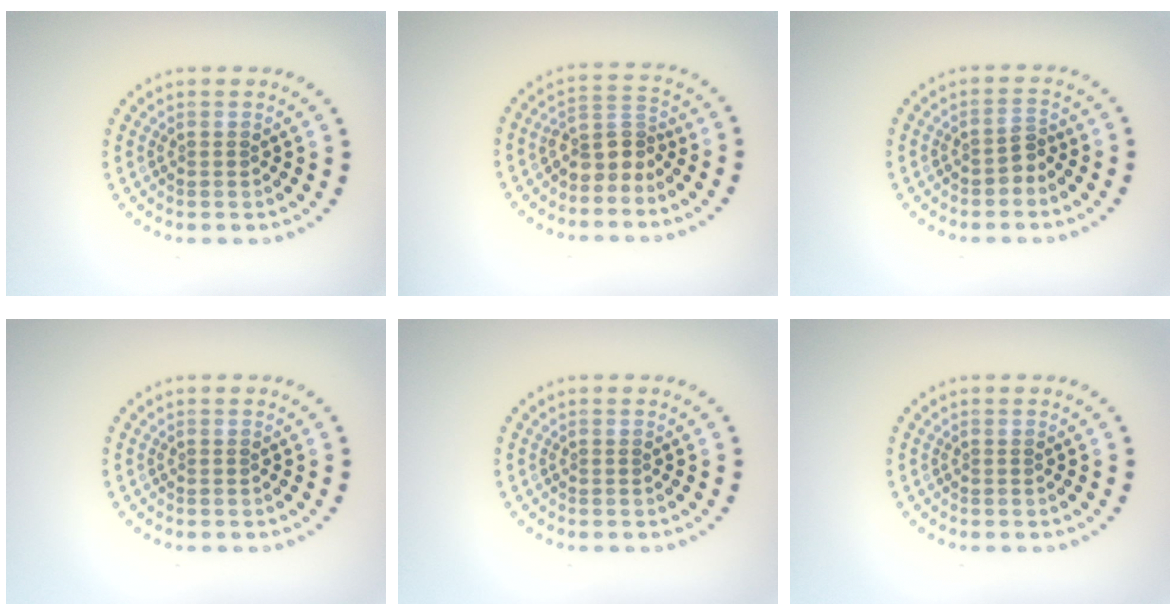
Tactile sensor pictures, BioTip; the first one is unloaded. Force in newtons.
{"total": 3.0, "press": 2.3, "slide": 1.8}
{"total": 1.4, "press": 1.2, "slide": 0.6}
{"total": 0.0}
{"total": 0.0}
{"total": 0.0}